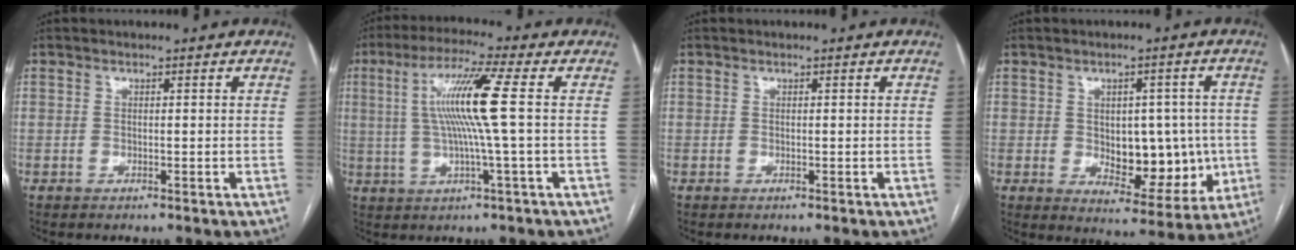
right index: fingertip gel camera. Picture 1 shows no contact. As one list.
[{"total": 10.6, "force": [1.2, -1.2, 10.5], "torque": [-0.201, 0.008, 0.022]}, {"total": 0.0}, {"total": 10.9, "force": [-0.7, 6.2, 8.9], "torque": [-0.103, 0.007, 0.008]}]